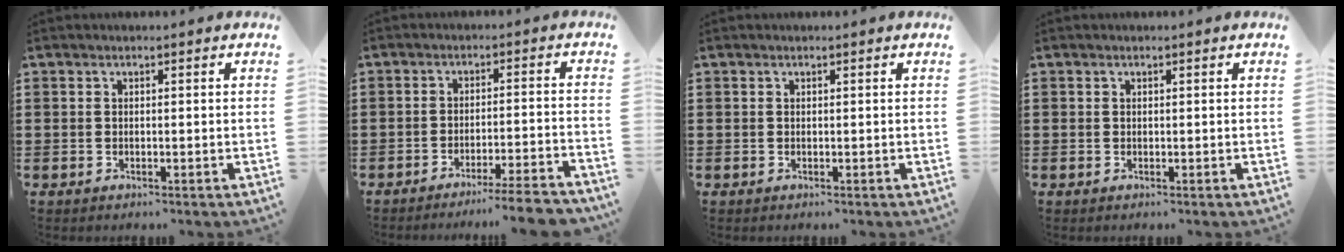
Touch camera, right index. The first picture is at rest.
{"total": 5.1, "force": [-4.5, -0.6, 2.3], "torque": [-0.037, -0.016, -0.086]}
{"total": 0.0}
{"total": 0.0}